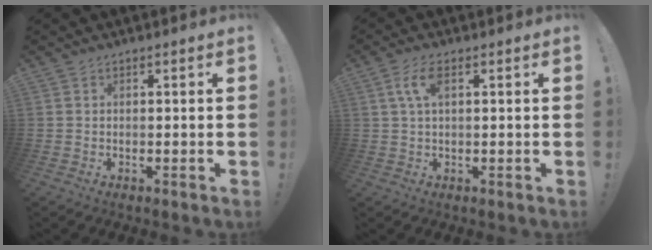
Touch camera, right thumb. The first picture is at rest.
{"total": 5.2, "force": [1.6, 2.0, 4.5], "torque": [-0.085, 0.004, 0.027]}